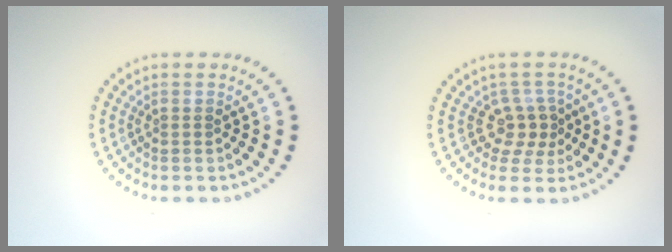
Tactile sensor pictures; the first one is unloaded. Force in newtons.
{"total": 2.5, "press": 1.9, "slide": 1.7}